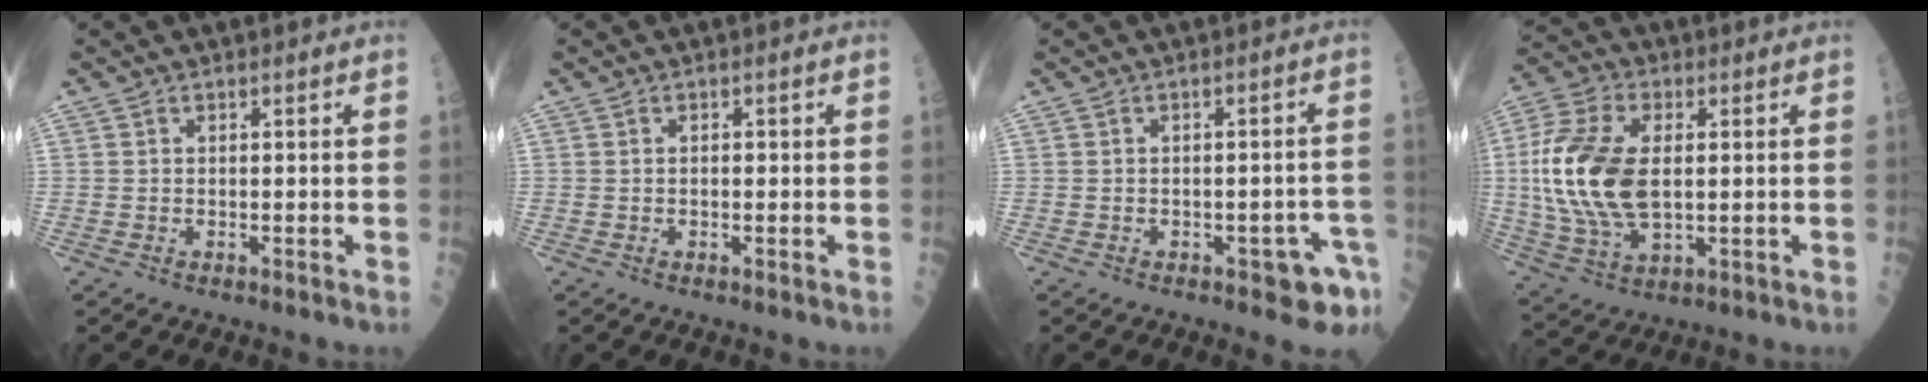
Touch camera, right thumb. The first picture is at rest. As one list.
[{"total": 0.7, "force": [0.0, 0.5, 0.6], "torque": [-0.009, 0.000, 0.000]}, {"total": 5.8, "force": [-2.8, 2.5, 4.5], "torque": [-0.036, 0.022, -0.028]}, {"total": 18.7, "force": [1.3, 10.1, 15.7], "torque": [-0.338, -0.003, 0.023]}]